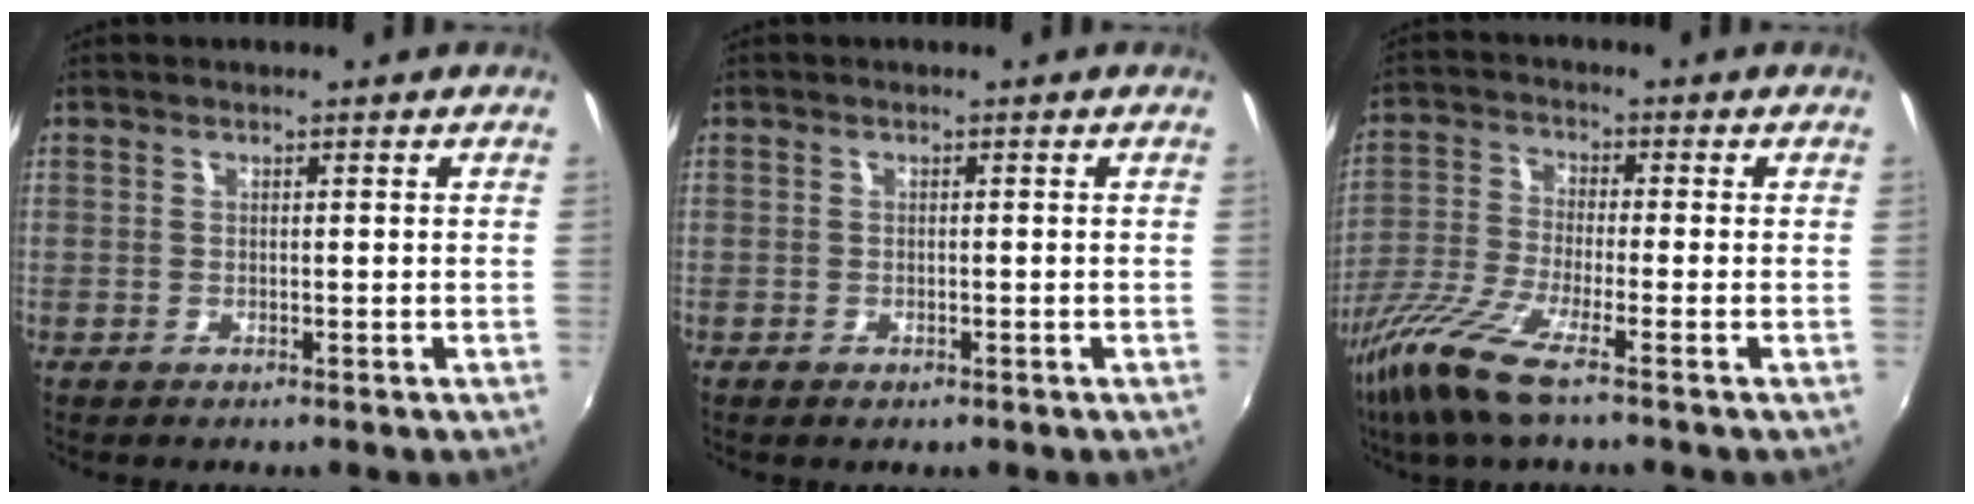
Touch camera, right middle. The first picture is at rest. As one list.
[{"total": 1.1, "force": [-0.7, 0.7, 0.5], "torque": [-0.011, -0.005, -0.011]}, {"total": 9.8, "force": [-6.5, 0.6, 7.2], "torque": [-0.167, -0.020, -0.132]}]